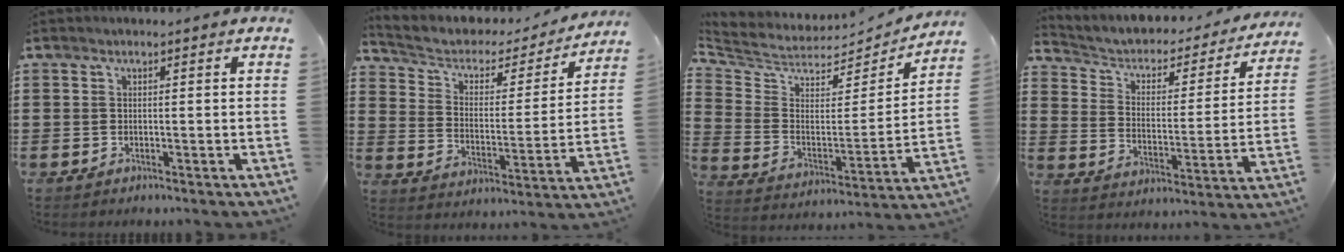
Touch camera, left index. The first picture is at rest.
{"total": 4.1, "force": [2.7, 2.5, 1.8], "torque": [-0.057, -0.018, 0.039]}
{"total": 5.1, "force": [4.6, 2.1, 0.8], "torque": [-0.049, -0.042, 0.076]}
{"total": 2.9, "force": [2.0, 1.9, 1.1], "torque": [-0.039, -0.018, 0.023]}